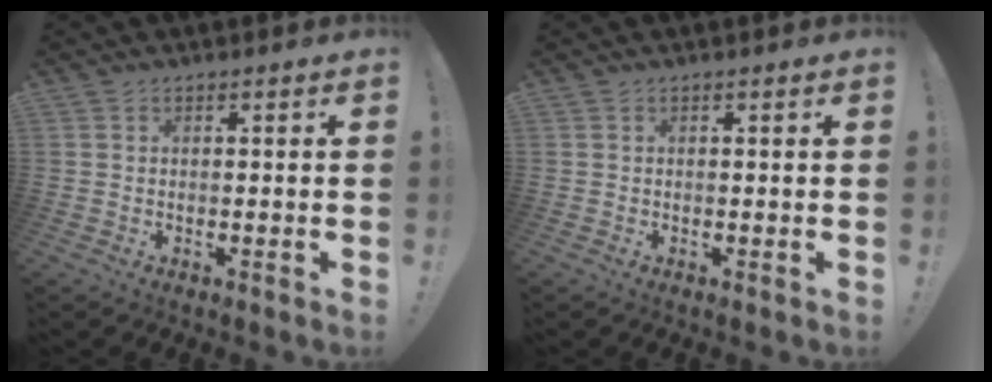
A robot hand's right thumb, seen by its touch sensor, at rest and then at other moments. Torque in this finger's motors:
{"motor_torque": [0.07, 0.73, 0.51, 0.40, 0.24]}